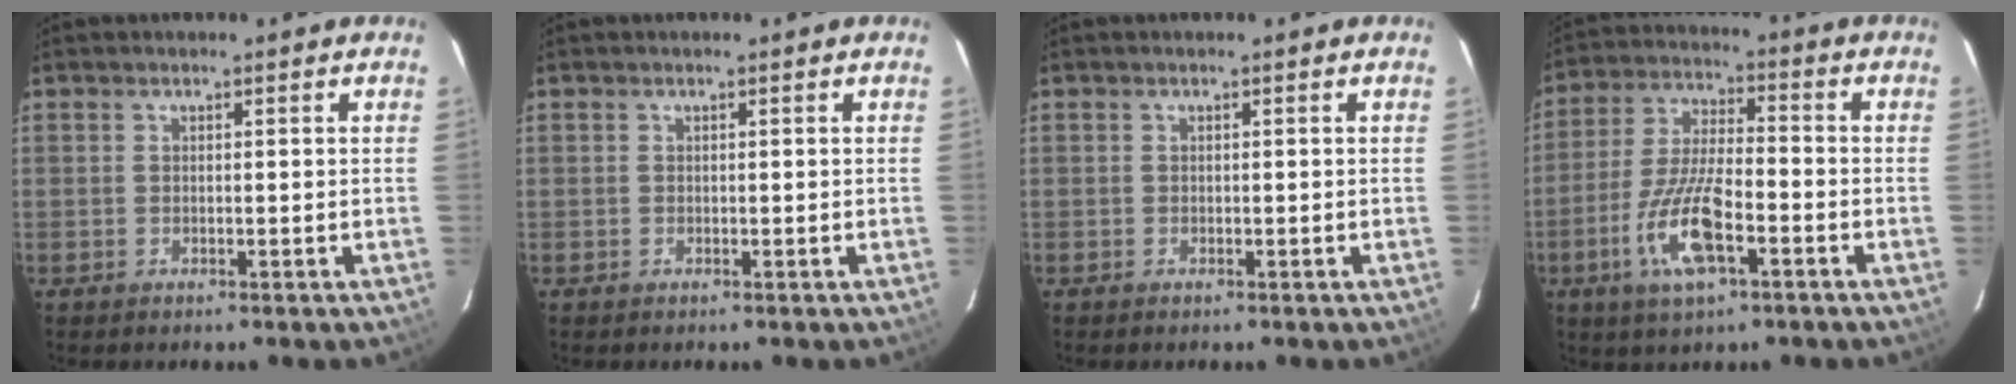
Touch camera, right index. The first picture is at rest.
{"total": 0.0}
{"total": 0.0}
{"total": 12.5, "force": [-5.4, 3.8, 10.5], "torque": [-0.224, -0.008, -0.102]}